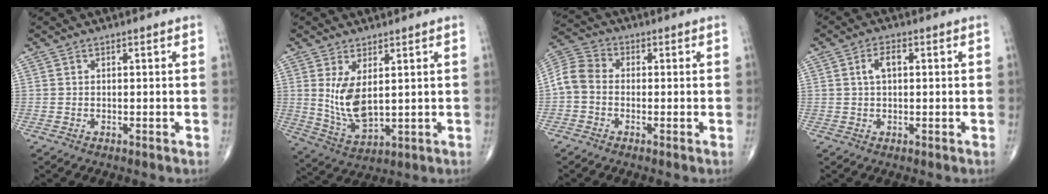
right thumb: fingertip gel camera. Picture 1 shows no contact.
{"total": 8.3, "force": [1.8, 3.8, 7.1], "torque": [-0.138, -0.023, 0.051]}
{"total": 6.3, "force": [-0.9, 4.9, 3.9], "torque": [-0.069, 0.019, -0.038]}
{"total": 3.4, "force": [0.7, 1.8, 2.8], "torque": [-0.056, 0.009, 0.011]}